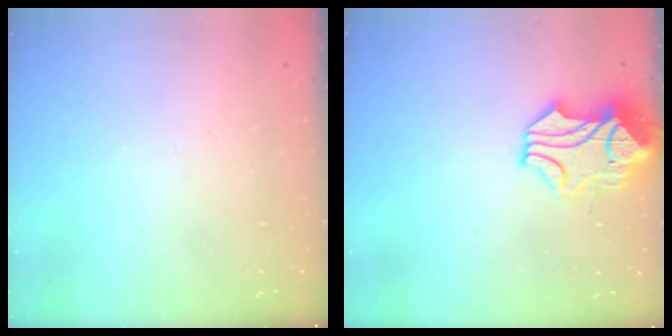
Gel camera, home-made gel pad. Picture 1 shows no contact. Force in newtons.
{"total": 4.2, "press": 4.1, "slide": 1.2}